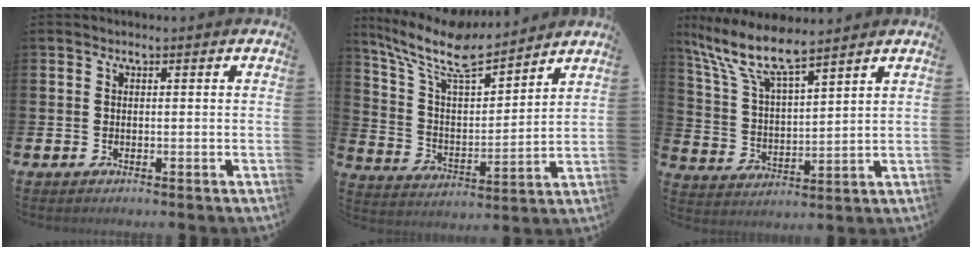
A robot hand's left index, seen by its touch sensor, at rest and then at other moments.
{"total": 10.8, "force": [9.2, 2.4, 5.1], "torque": [-0.141, -0.048, 0.161]}
{"total": 9.3, "force": [7.7, 1.8, 4.8], "torque": [-0.127, -0.032, 0.136]}